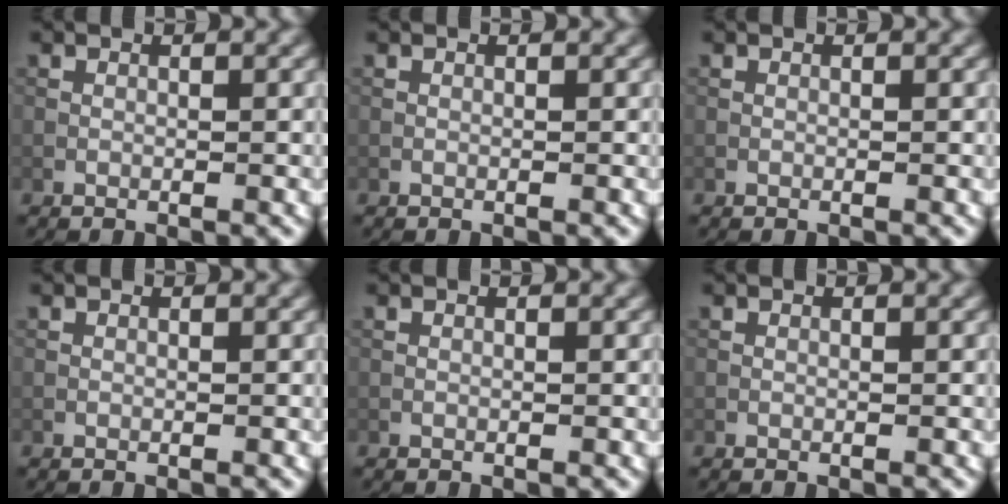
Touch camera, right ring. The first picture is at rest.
{"total": 0.0}
{"total": 0.0}
{"total": 0.0}
{"total": 0.0}
{"total": 0.0}